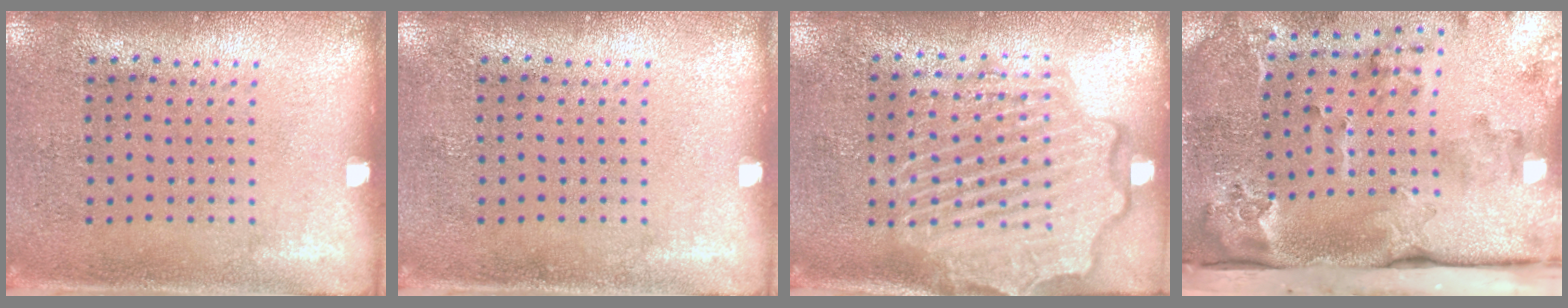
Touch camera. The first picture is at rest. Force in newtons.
{"total": 0.0}
{"total": 3.6, "press": 3.6, "slide": 0.4}
{"total": 3.9, "press": 2.6, "slide": 2.9}